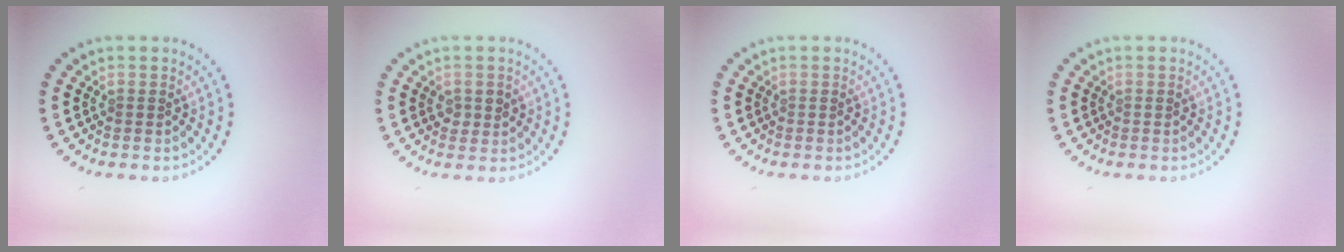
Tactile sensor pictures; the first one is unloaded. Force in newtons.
{"total": 1.4, "press": 1.4, "slide": 0.3}
{"total": 0.0}
{"total": 0.0}